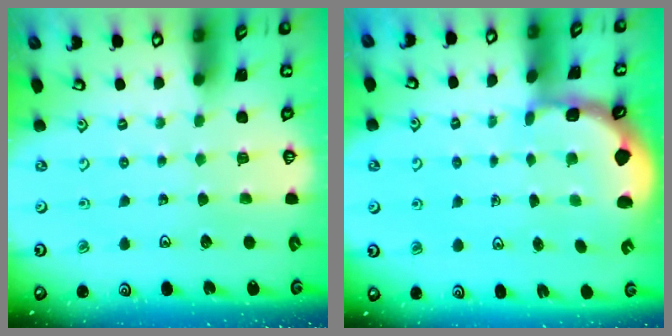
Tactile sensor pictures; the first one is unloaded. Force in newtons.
{"total": 1.8, "press": 1.7, "slide": 0.5}